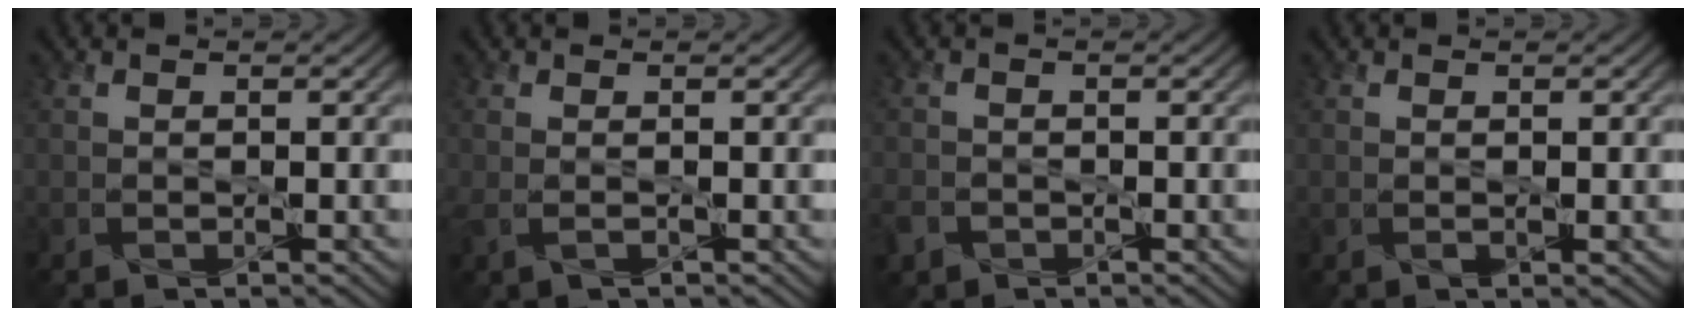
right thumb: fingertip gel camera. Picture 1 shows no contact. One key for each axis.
{"total": 1.6, "fx": -0.2, "fy": 0.6, "fz": 1.5, "tx": -0.041, "ty": -0.006, "tz": -0.006}
{"total": 2.5, "fx": -1.5, "fy": 1.9, "fz": 0.8, "tx": -0.028, "ty": -0.010, "tz": -0.036}
{"total": 0.7, "fx": -0.1, "fy": 0.3, "fz": 0.7, "tx": -0.013, "ty": -0.004, "tz": 0.000}